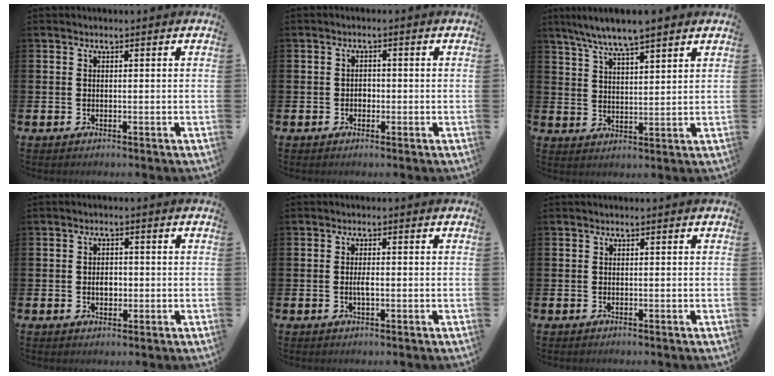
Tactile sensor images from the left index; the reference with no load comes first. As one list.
[{"total": 1.2, "force": [-0.4, 1.1, 0.5], "torque": [-0.002, 0.001, -0.012]}, {"total": 6.5, "force": [6.0, 0.4, 2.4], "torque": [-0.071, -0.017, 0.110]}, {"total": 2.3, "force": [-0.3, 1.7, 1.5], "torque": [-0.014, -0.001, -0.011]}, {"total": 1.7, "force": [-0.2, 0.6, 1.5], "torque": [-0.029, 0.001, -0.005]}, {"total": 0.0}]